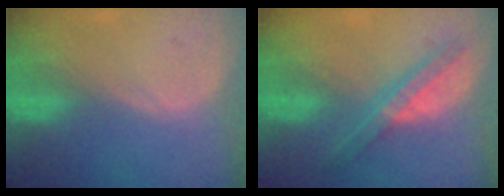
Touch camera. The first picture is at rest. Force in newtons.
{"total": 6.6, "press": 5.7, "slide": 3.3}